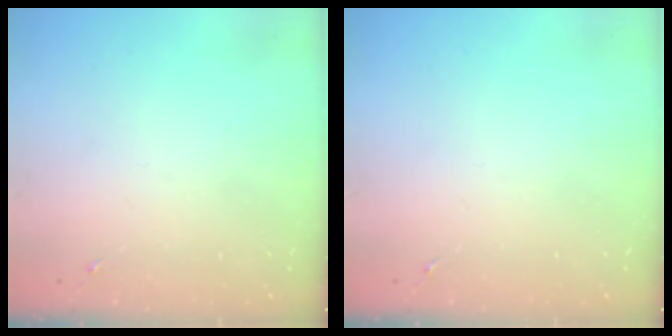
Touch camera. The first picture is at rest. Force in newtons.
{"total": 0.0}